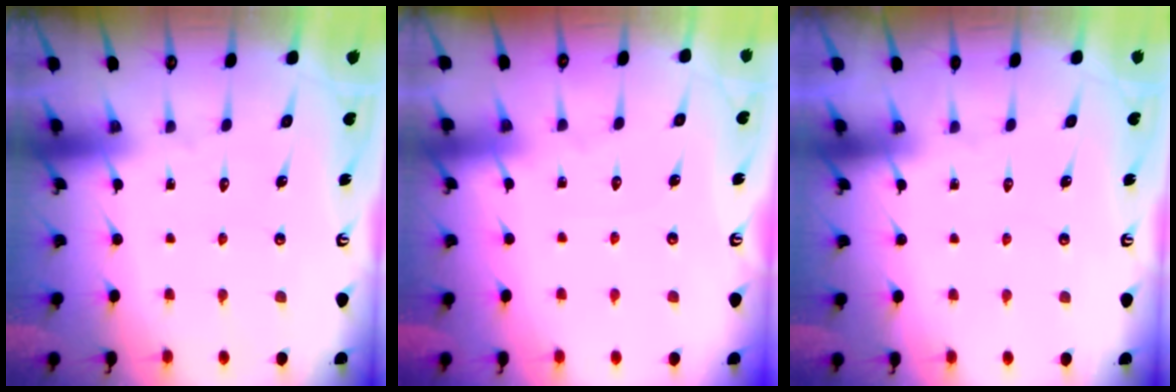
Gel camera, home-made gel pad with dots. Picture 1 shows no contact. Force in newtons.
{"total": 2.8, "press": 2.8, "slide": 0.3}
{"total": 0.0}